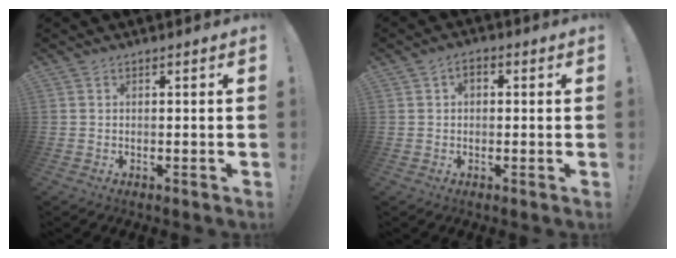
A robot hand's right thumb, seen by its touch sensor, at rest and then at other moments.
{"total": 2.5, "force": [0.2, 1.8, 1.7], "torque": [-0.030, 0.007, 0.001]}